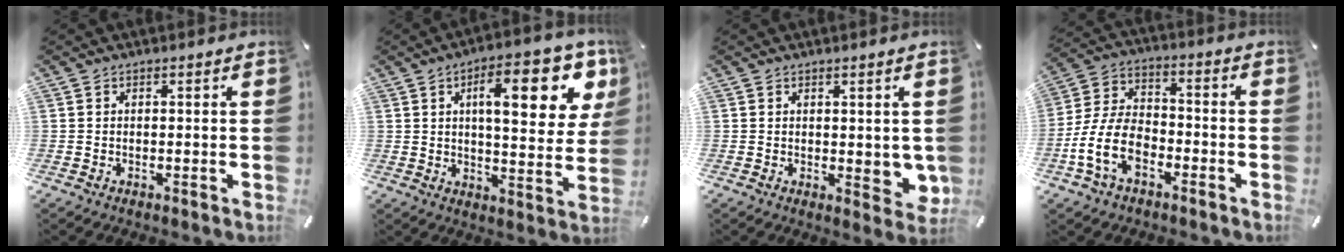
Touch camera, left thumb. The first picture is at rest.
{"total": 17.6, "force": [7.3, 6.9, 14.5], "torque": [-0.204, -0.019, 0.109]}
{"total": 4.5, "force": [0.5, 2.6, 3.6], "torque": [-0.021, -0.011, 0.008]}
{"total": 12.7, "force": [-5.9, 7.8, 8.1], "torque": [-0.180, 0.022, -0.112]}